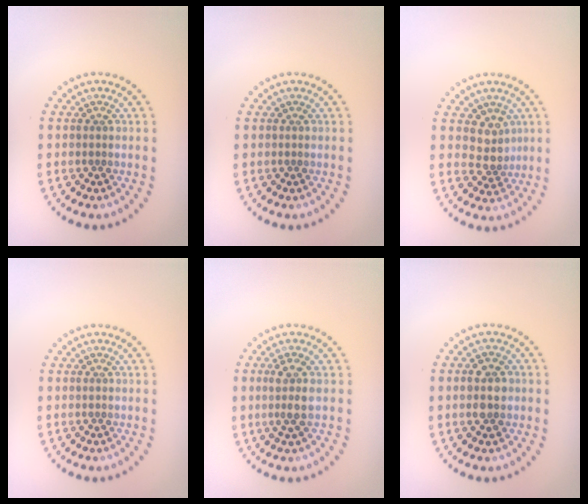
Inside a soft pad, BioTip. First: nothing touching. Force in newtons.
{"total": 0.0}
{"total": 2.5, "press": 2.1, "slide": 1.5}
{"total": 0.0}
{"total": 2.1, "press": 1.7, "slide": 1.1}
{"total": 2.9, "press": 2.9, "slide": 0.2}